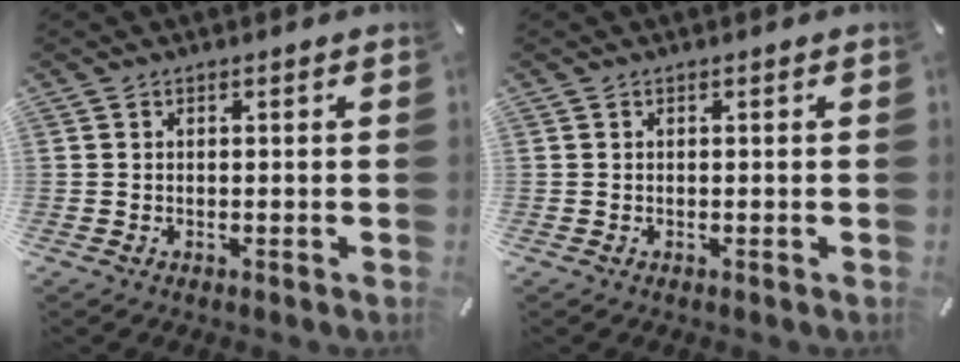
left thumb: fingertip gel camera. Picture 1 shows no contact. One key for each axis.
{"total": 0.0}